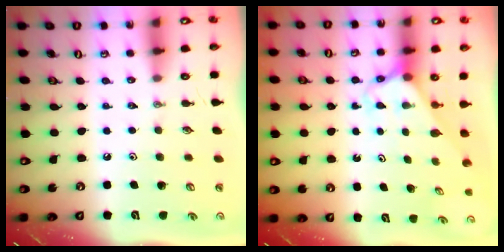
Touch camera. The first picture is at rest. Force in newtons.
{"total": 2.5, "press": 2.5, "slide": 0.2}